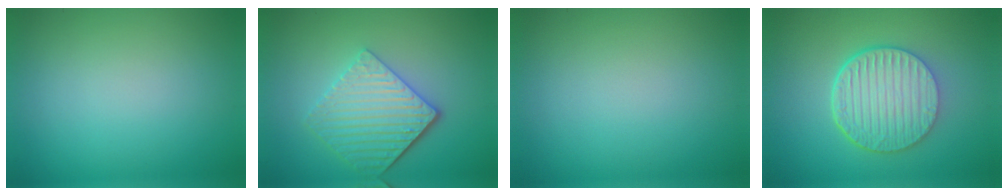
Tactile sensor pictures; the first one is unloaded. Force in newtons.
{"total": 5.0, "press": 4.0, "slide": 3.0}
{"total": 0.0}
{"total": 6.6, "press": 4.7, "slide": 4.6}